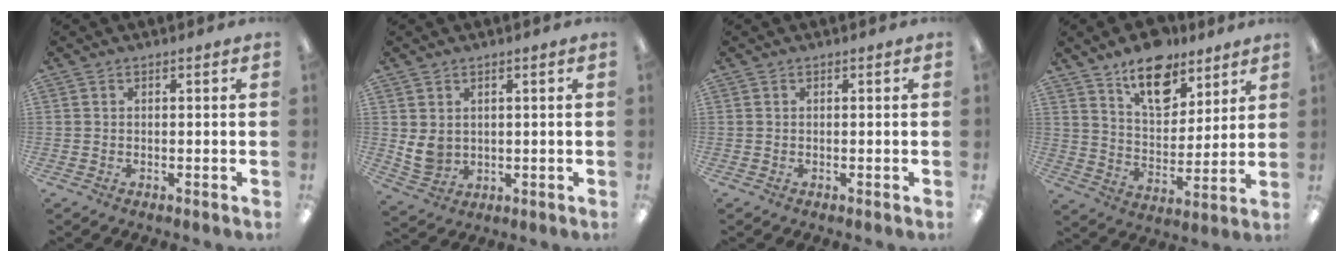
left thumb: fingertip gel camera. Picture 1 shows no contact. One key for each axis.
{"total": 5.3, "fx": 2.1, "fy": 4.3, "fz": 2.4, "tx": -0.057, "ty": -0.010, "tz": 0.041}
{"total": 0.0}
{"total": 14.7, "fx": 10.5, "fy": 7.6, "fz": 6.8, "tx": -0.095, "ty": -0.062, "tz": 0.187}